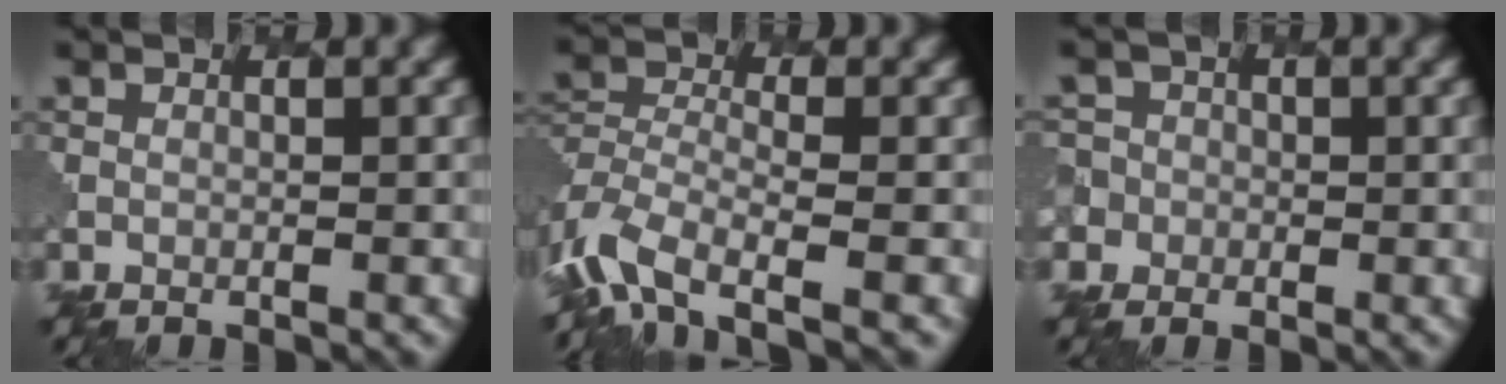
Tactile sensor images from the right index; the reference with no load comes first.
{"total": 6.6, "force": [-4.0, 3.1, 4.2], "torque": [-0.089, -0.011, -0.087]}
{"total": 3.9, "force": [-0.8, 3.8, 0.5], "torque": [0.007, 0.011, -0.046]}